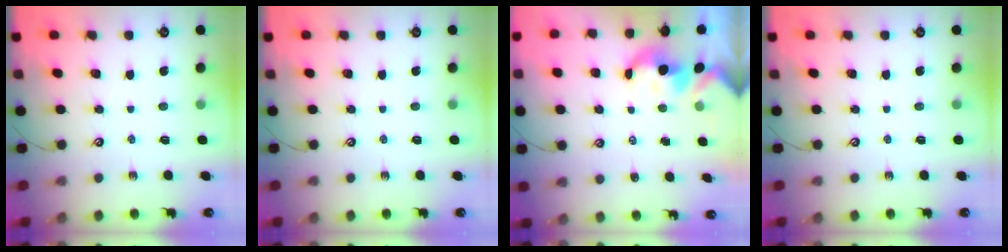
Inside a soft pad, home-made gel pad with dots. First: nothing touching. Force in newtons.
{"total": 0.0}
{"total": 2.4, "press": 2.4, "slide": 0.3}
{"total": 0.0}